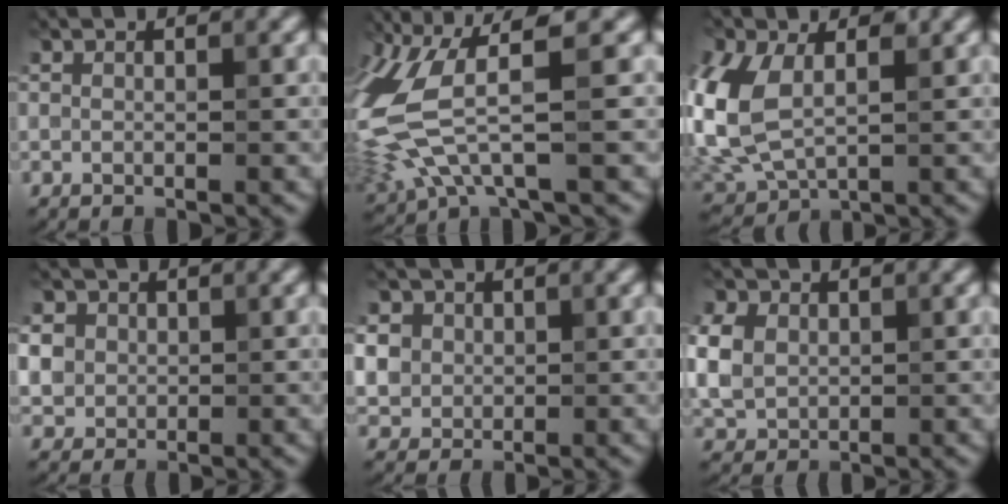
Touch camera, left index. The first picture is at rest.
{"total": 8.1, "force": [0.7, 2.7, 7.6], "torque": [-0.199, -0.009, 0.009]}
{"total": 8.9, "force": [1.1, 5.7, 6.8], "torque": [-0.182, -0.003, 0.021]}
{"total": 6.3, "force": [1.7, 5.5, 2.6], "torque": [-0.061, 0.023, 0.015]}
{"total": 7.0, "force": [2.3, 5.9, 2.8], "torque": [-0.065, 0.025, 0.023]}
{"total": 6.1, "force": [1.2, 5.0, 3.3], "torque": [-0.087, 0.022, 0.013]}